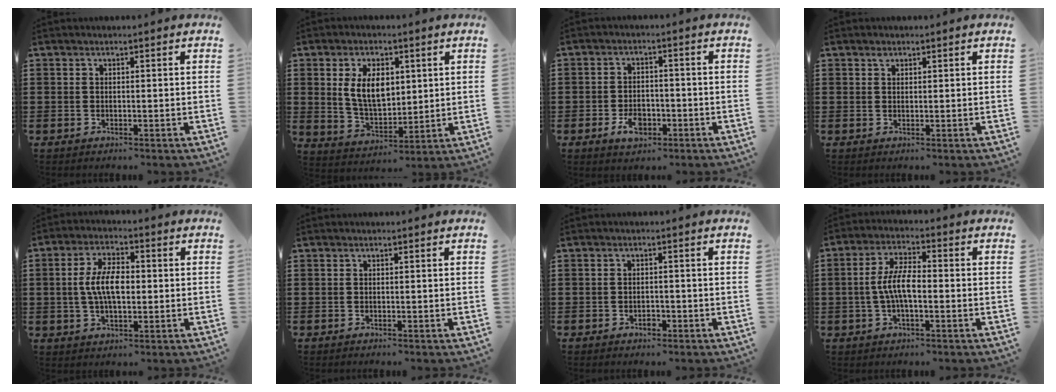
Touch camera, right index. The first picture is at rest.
{"total": 8.1, "force": [1.9, 4.8, 6.3], "torque": [-0.132, 0.009, 0.031]}
{"total": 4.3, "force": [-1.9, 2.7, 2.8], "torque": [-0.049, -0.003, -0.036]}
{"total": 0.8, "force": [0.6, 0.5, 0.3], "torque": [-0.007, 0.001, 0.012]}
{"total": 7.1, "force": [0.0, 3.2, 6.3], "torque": [-0.131, 0.005, -0.005]}
{"total": 0.0}
{"total": 1.3, "force": [-0.8, 0.7, 0.6], "torque": [-0.016, -0.004, -0.015]}
{"total": 6.5, "force": [-0.9, 2.2, 6.0], "torque": [-0.133, -0.002, -0.024]}